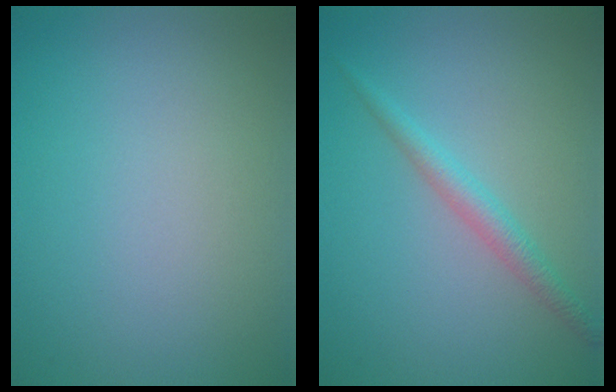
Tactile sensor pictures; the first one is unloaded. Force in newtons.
{"total": 2.1, "press": 2.1, "slide": 0.0}